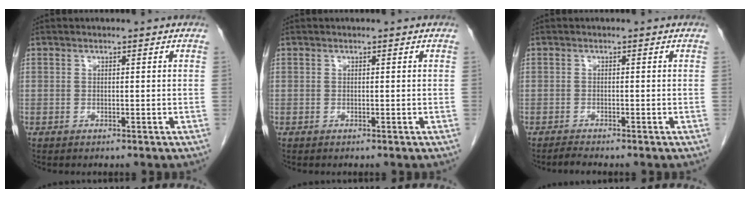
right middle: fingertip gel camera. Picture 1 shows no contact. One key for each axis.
{"total": 0.0}
{"total": 1.1, "fx": -1.1, "fy": -0.2, "fz": 0.3, "tx": -0.014, "ty": -0.006, "tz": -0.021}